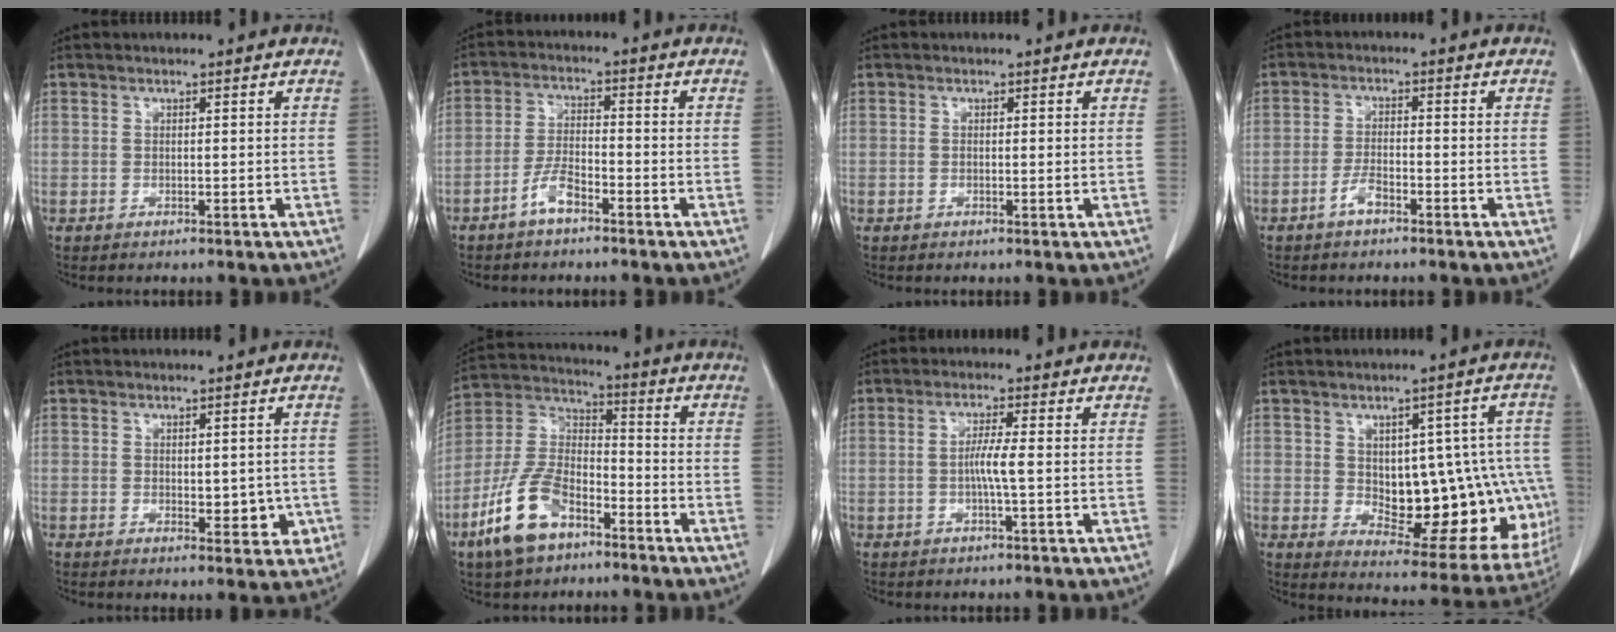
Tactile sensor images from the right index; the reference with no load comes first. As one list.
[{"total": 4.5, "force": [-3.1, 1.1, 3.0], "torque": [-0.065, 0.005, -0.061]}, {"total": 0.7, "force": [0.0, 0.1, 0.7], "torque": [-0.016, -0.002, 0.001]}, {"total": 2.8, "force": [-1.9, 0.7, 1.9], "torque": [-0.037, 0.003, -0.040]}, {"total": 4.0, "force": [-0.5, 2.1, 3.4], "torque": [-0.035, -0.005, 0.002]}, {"total": 13.1, "force": [-7.7, 6.2, 8.7], "torque": [-0.194, 0.003, -0.149]}, {"total": 3.4, "force": [-0.5, -0.3, 3.3], "torque": [-0.063, -0.001, -0.009]}, {"total": 18.8, "force": [-1.0, 9.0, 16.5], "torque": [-0.164, 0.025, 0.018]}]